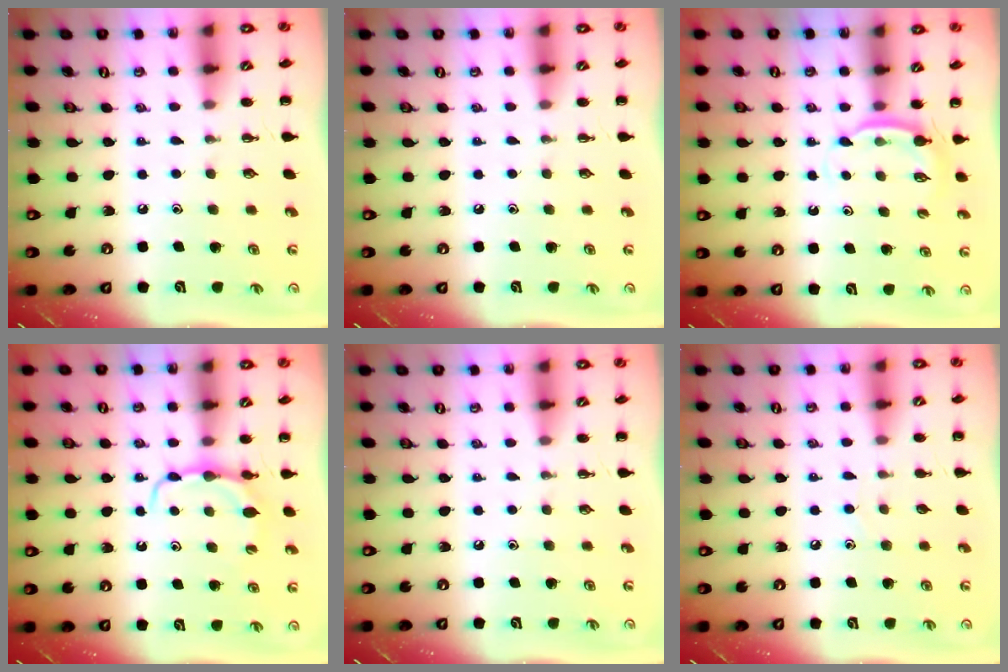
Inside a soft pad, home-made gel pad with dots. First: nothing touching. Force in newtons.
{"total": 0.0}
{"total": 4.6, "press": 4.6, "slide": 0.6}
{"total": 6.6, "press": 6.6, "slide": 0.3}
{"total": 0.0}
{"total": 2.5, "press": 2.3, "slide": 0.9}